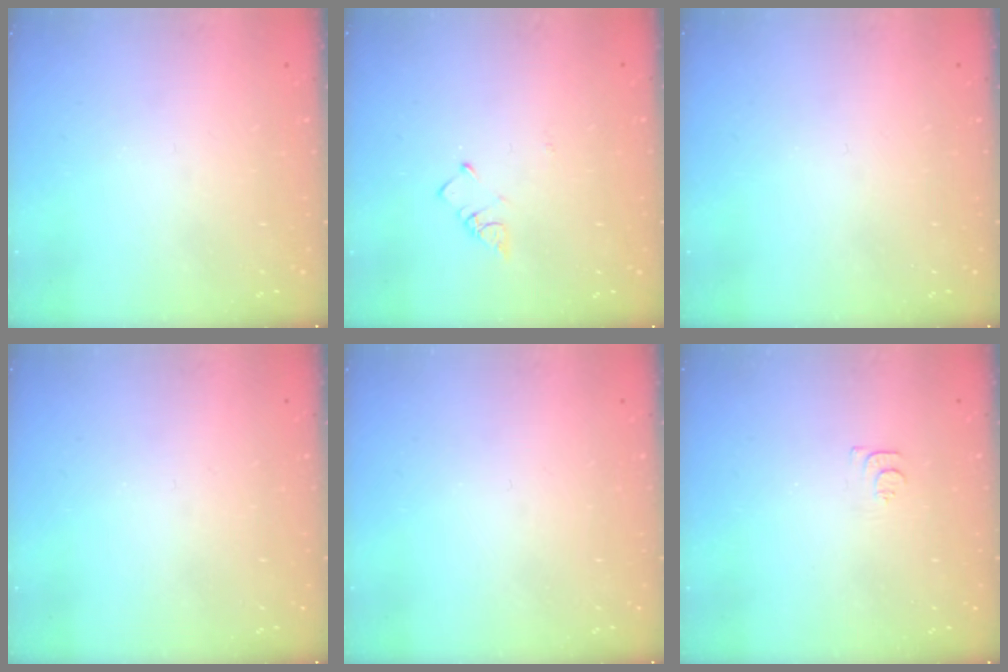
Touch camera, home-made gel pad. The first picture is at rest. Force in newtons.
{"total": 2.6, "press": 2.6, "slide": 0.5}
{"total": 0.0}
{"total": 0.0}
{"total": 0.0}
{"total": 3.7, "press": 3.6, "slide": 0.5}